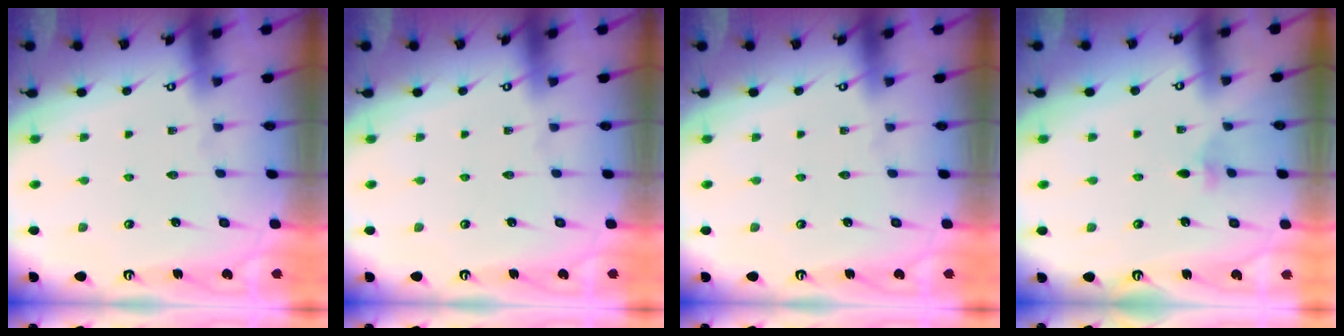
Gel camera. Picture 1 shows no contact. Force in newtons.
{"total": 0.0}
{"total": 0.0}
{"total": 3.0, "press": 2.9, "slide": 0.6}